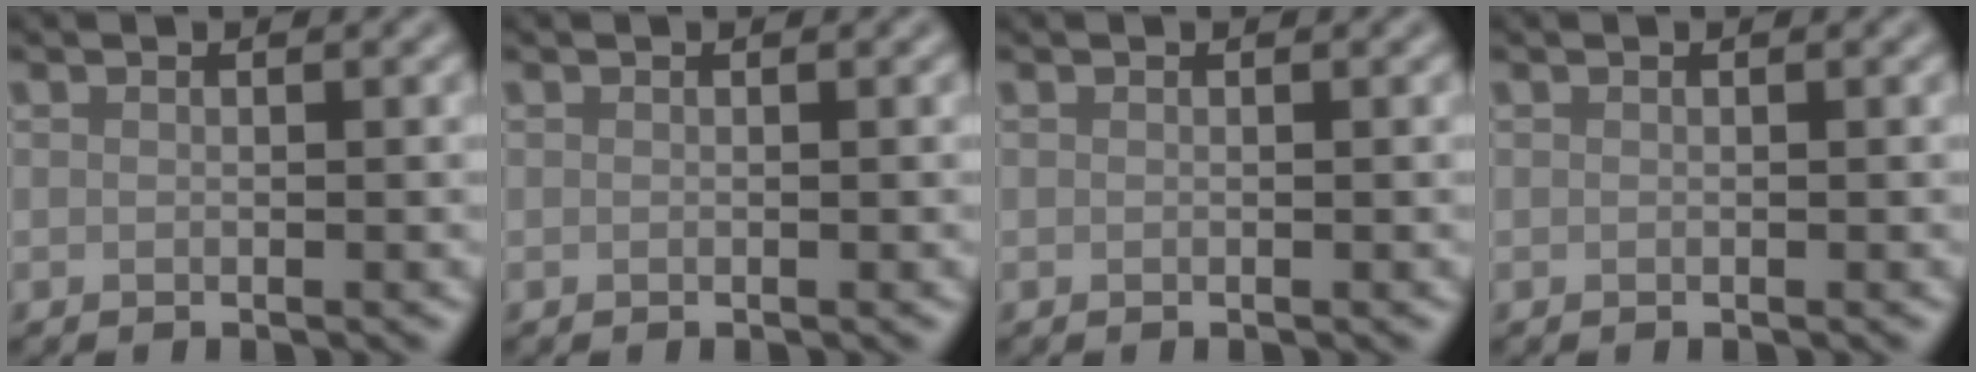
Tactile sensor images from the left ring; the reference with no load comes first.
{"total": 0.0}
{"total": 0.0}
{"total": 0.0}